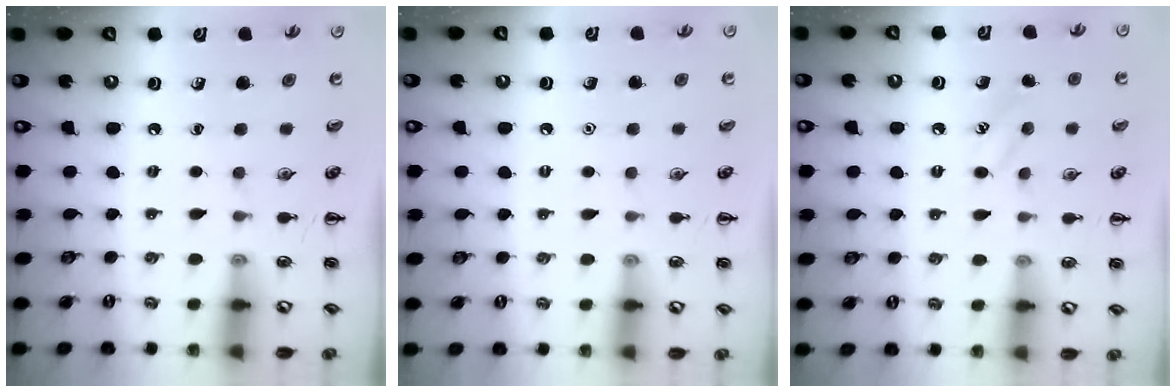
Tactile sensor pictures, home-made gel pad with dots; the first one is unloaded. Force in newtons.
{"total": 1.6, "press": 1.6, "slide": 0.1}
{"total": 6.5, "press": 6.3, "slide": 1.8}